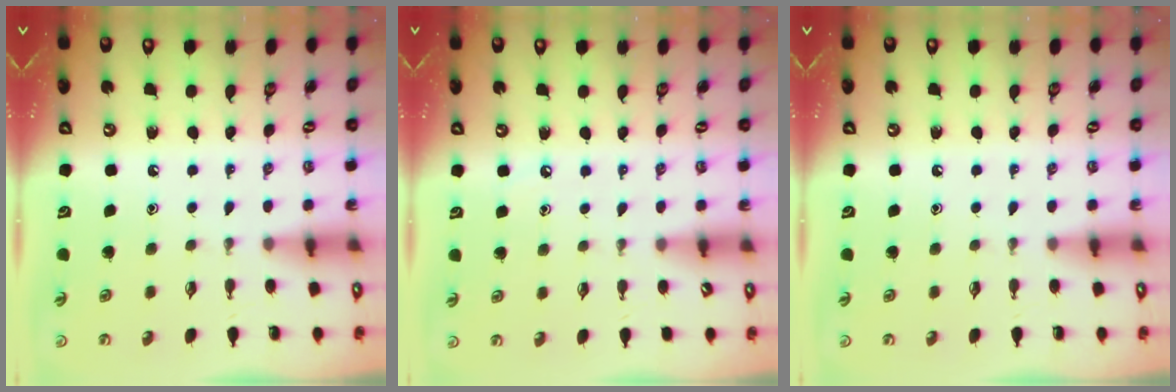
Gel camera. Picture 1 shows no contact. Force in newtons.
{"total": 2.5, "press": 2.4, "slide": 0.4}
{"total": 0.0}